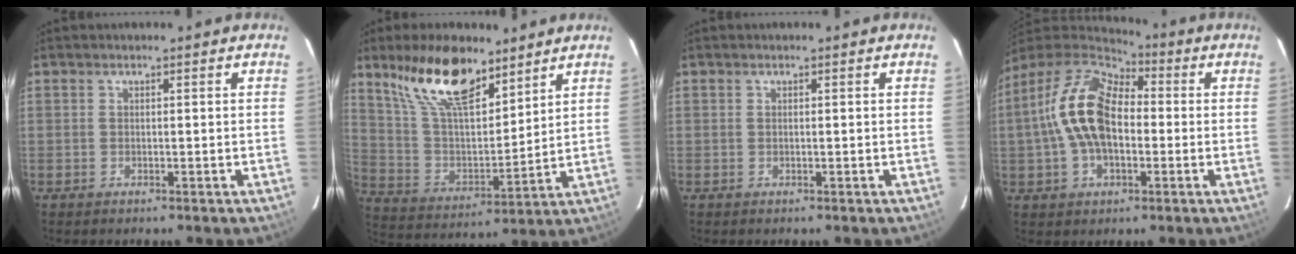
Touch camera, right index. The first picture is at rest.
{"total": 17.2, "force": [12.0, 6.9, 10.2], "torque": [-0.193, 0.010, 0.232]}
{"total": 0.0}
{"total": 16.3, "force": [-0.5, 9.7, 13.0], "torque": [-0.264, 0.020, -0.014]}